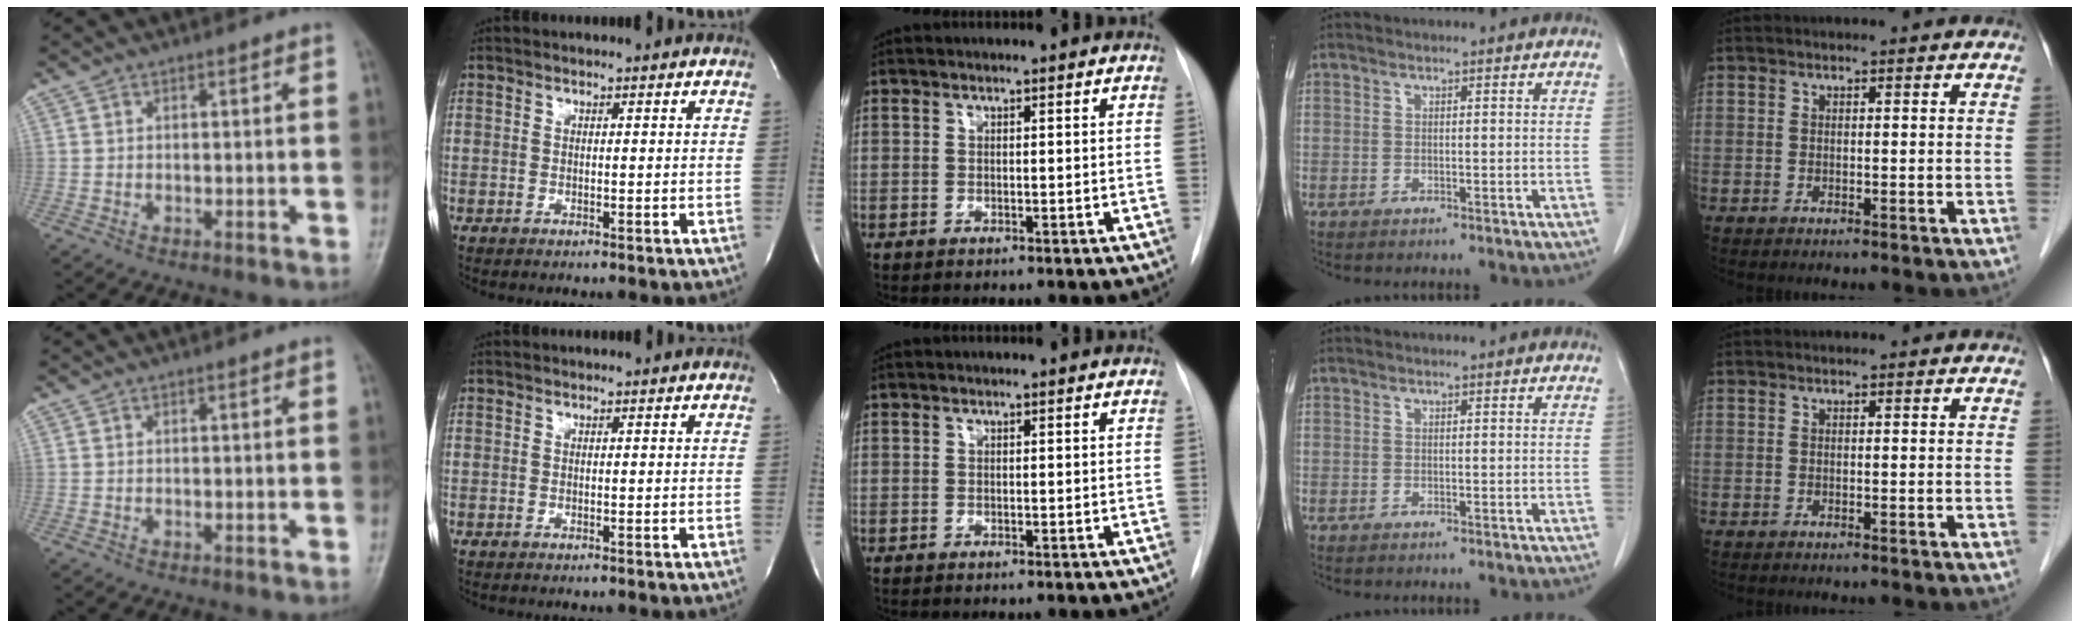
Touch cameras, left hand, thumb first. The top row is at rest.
{}